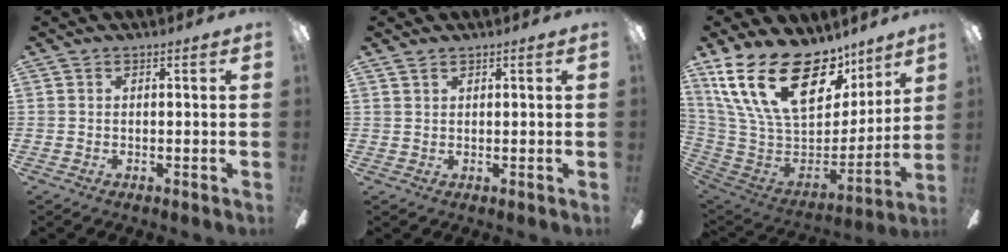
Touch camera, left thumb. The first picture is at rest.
{"total": 1.3, "force": [1.1, 0.6, 0.4], "torque": [-0.009, -0.001, 0.021]}
{"total": 28.6, "force": [15.3, 15.2, 18.8], "torque": [-0.353, -0.091, 0.286]}